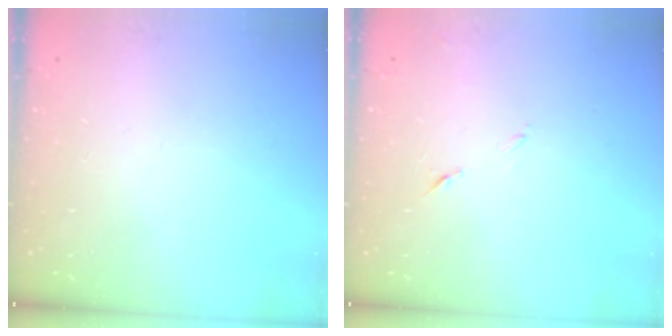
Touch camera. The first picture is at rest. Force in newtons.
{"total": 6.1, "press": 6.1, "slide": 0.6}